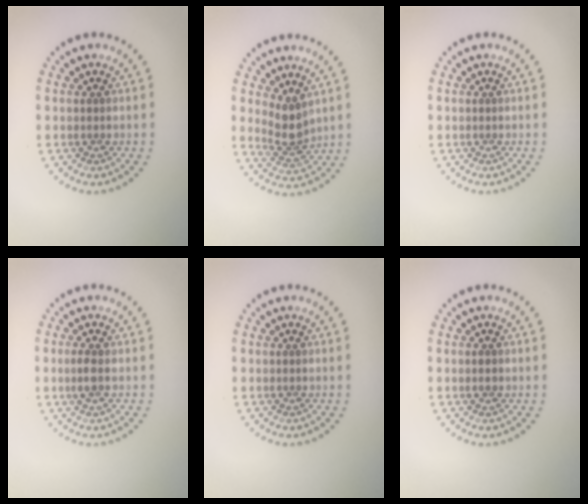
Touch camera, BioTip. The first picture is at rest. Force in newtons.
{"total": 2.8, "press": 2.2, "slide": 1.7}
{"total": 0.0}
{"total": 1.3, "press": 1.2, "slide": 0.3}
{"total": 0.0}
{"total": 1.0, "press": 0.9, "slide": 0.2}